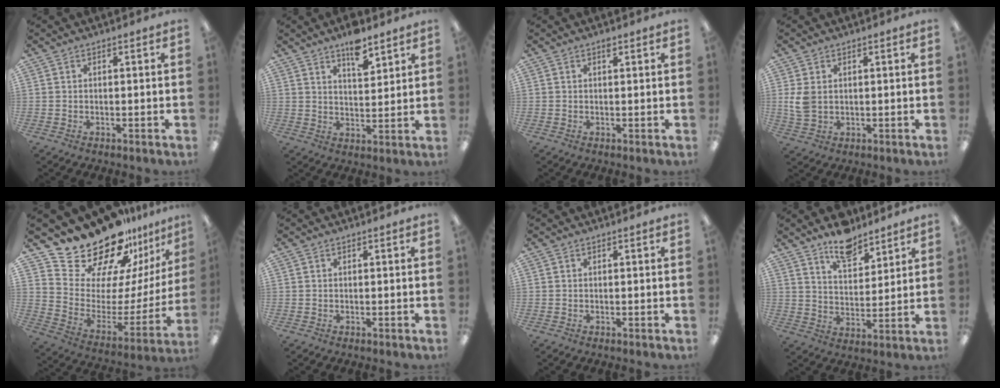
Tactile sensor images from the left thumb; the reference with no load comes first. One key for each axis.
{"total": 7.7, "fx": 5.8, "fy": 2.9, "fz": 4.1, "tx": -0.054, "ty": -0.036, "tz": 0.098}
{"total": 1.5, "fx": 1.1, "fy": 0.5, "fz": 0.9, "tx": -0.011, "ty": -0.003, "tz": 0.017}
{"total": 4.8, "fx": 1.1, "fy": 3.4, "fz": 3.1, "tx": -0.074, "ty": 0.001, "tz": 0.020}
{"total": 24.6, "fx": 21.1, "fy": 9.4, "fz": 8.3, "tx": -0.142, "ty": -0.162, "tz": 0.384}
{"total": 0.0}
{"total": 0.0}
{"total": 9.8, "fx": 8.0, "fy": 4.2, "fz": 3.8, "tx": -0.050, "ty": -0.050, "tz": 0.143}